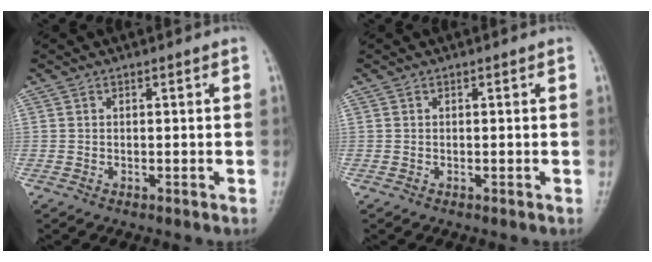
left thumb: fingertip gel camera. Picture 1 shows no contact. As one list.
[{"total": 0.0}]